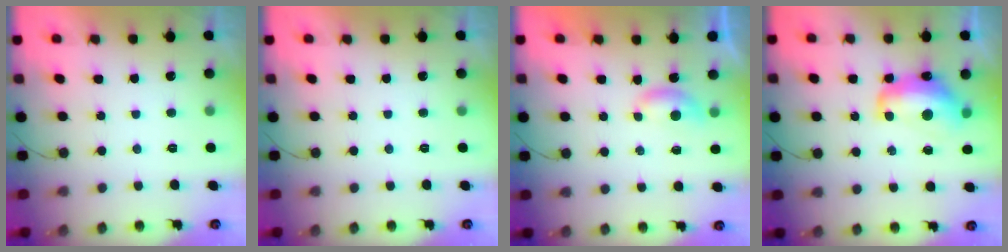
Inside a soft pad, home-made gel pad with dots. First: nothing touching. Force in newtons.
{"total": 0.0}
{"total": 3.6, "press": 3.6, "slide": 0.4}
{"total": 12.7, "press": 12.6, "slide": 1.2}